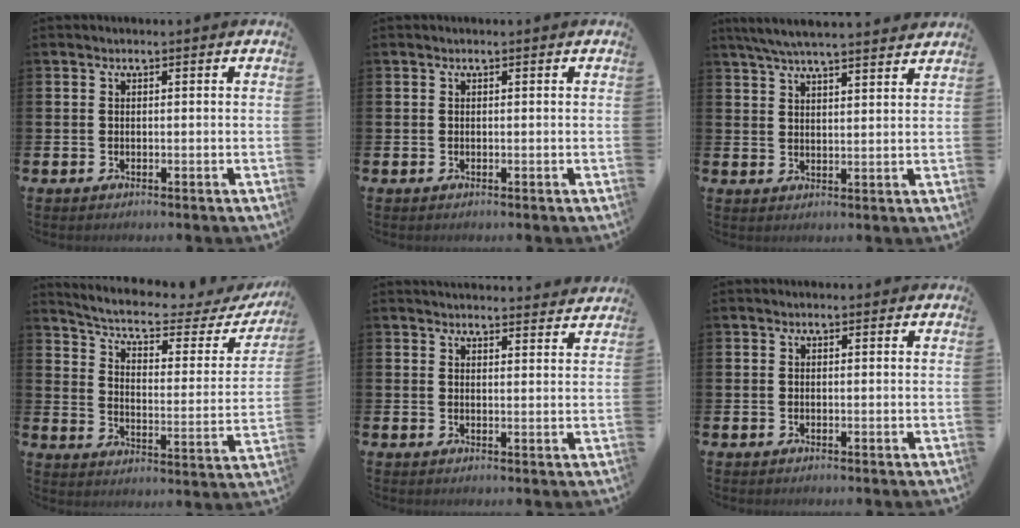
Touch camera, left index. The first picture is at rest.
{"total": 0.0}
{"total": 5.8, "force": [5.5, 0.3, 1.9], "torque": [-0.058, -0.019, 0.102]}
{"total": 5.9, "force": [4.9, 1.4, 3.1], "torque": [-0.086, -0.034, 0.077]}
{"total": 3.2, "force": [3.2, 0.3, 0.0], "torque": [0.001, -0.022, 0.057]}
{"total": 0.0}